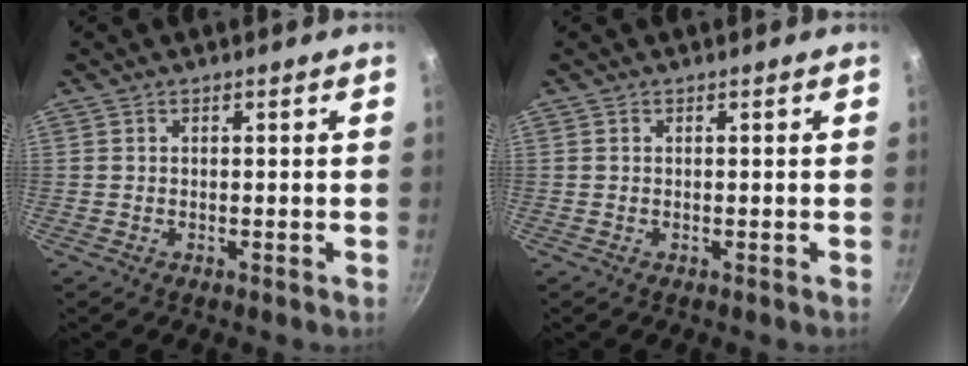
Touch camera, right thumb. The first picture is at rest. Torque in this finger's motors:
{"motor_torque": [0.08, 0.36, 0.54, -0.30, -0.03]}